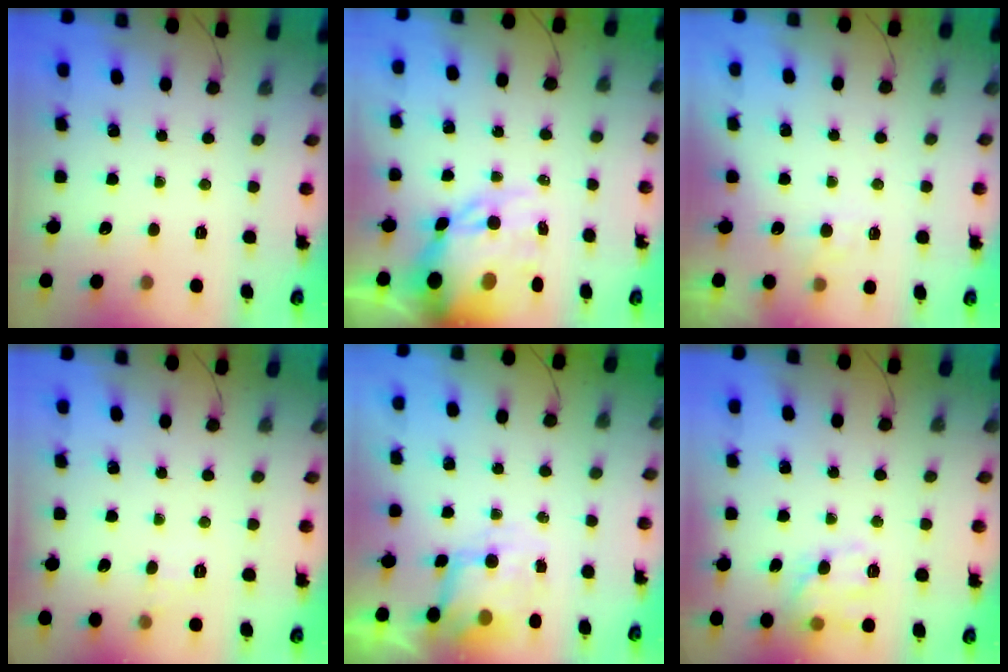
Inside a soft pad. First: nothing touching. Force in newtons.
{"total": 15.0, "press": 14.6, "slide": 3.6}
{"total": 2.5, "press": 2.1, "slide": 1.5}
{"total": 5.6, "press": 5.4, "slide": 1.4}
{"total": 5.4, "press": 5.4, "slide": 0.5}
{"total": 12.2, "press": 12.1, "slide": 0.7}